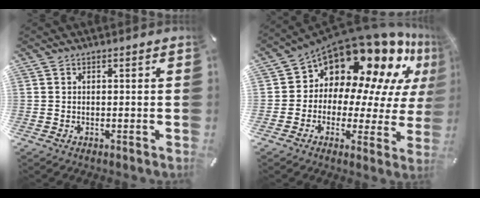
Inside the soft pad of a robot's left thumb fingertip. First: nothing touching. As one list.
[{"total": 16.4, "force": [12.4, 8.5, 6.5], "torque": [-0.113, -0.120, 0.217]}]